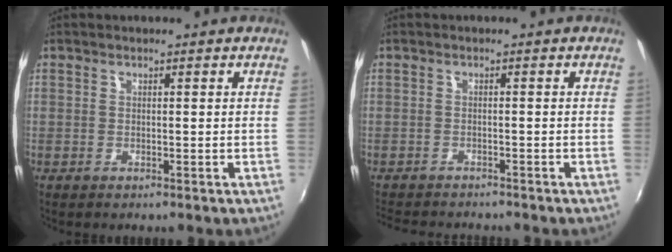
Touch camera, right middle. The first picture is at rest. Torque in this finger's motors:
{"motor_torque": [0.39, -0.49, -0.01, 0.00]}